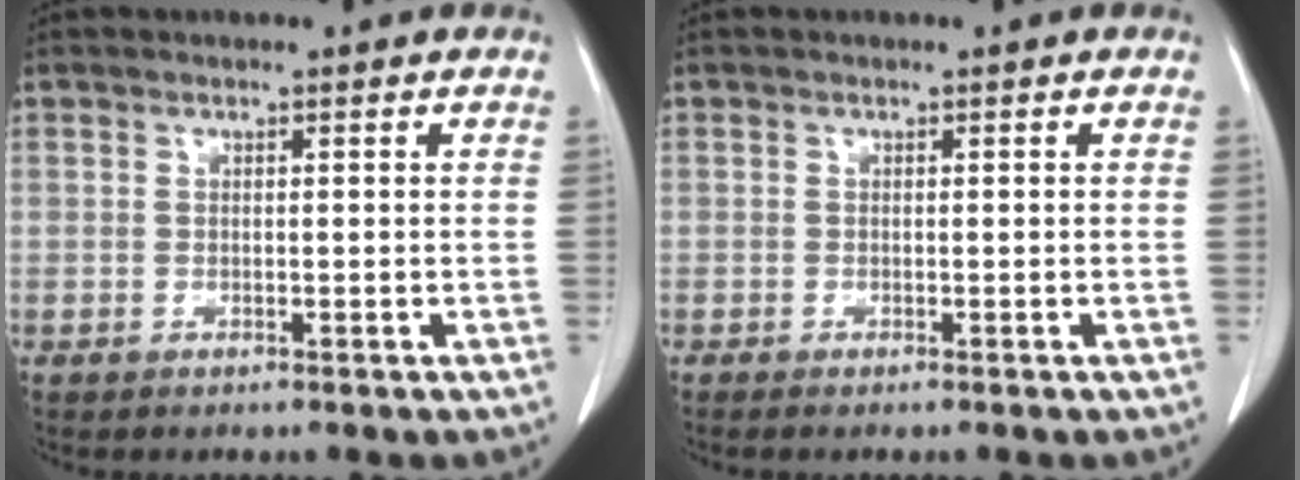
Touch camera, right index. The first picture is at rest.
{"total": 0.5, "force": [-0.4, -0.1, 0.3], "torque": [-0.009, -0.001, -0.008]}